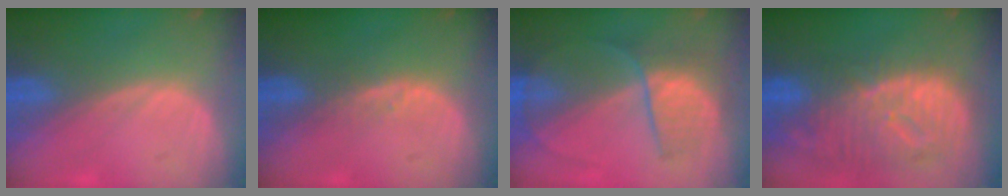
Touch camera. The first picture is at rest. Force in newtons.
{"total": 1.7, "press": 1.7, "slide": 0.1}
{"total": 6.5, "press": 6.4, "slide": 1.0}
{"total": 12.5, "press": 10.8, "slide": 6.4}